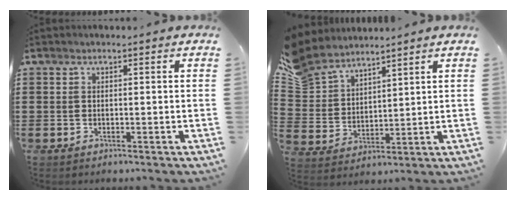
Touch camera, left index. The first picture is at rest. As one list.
[{"total": 6.9, "force": [6.1, 3.2, 0.9], "torque": [-0.054, -0.025, 0.118]}]